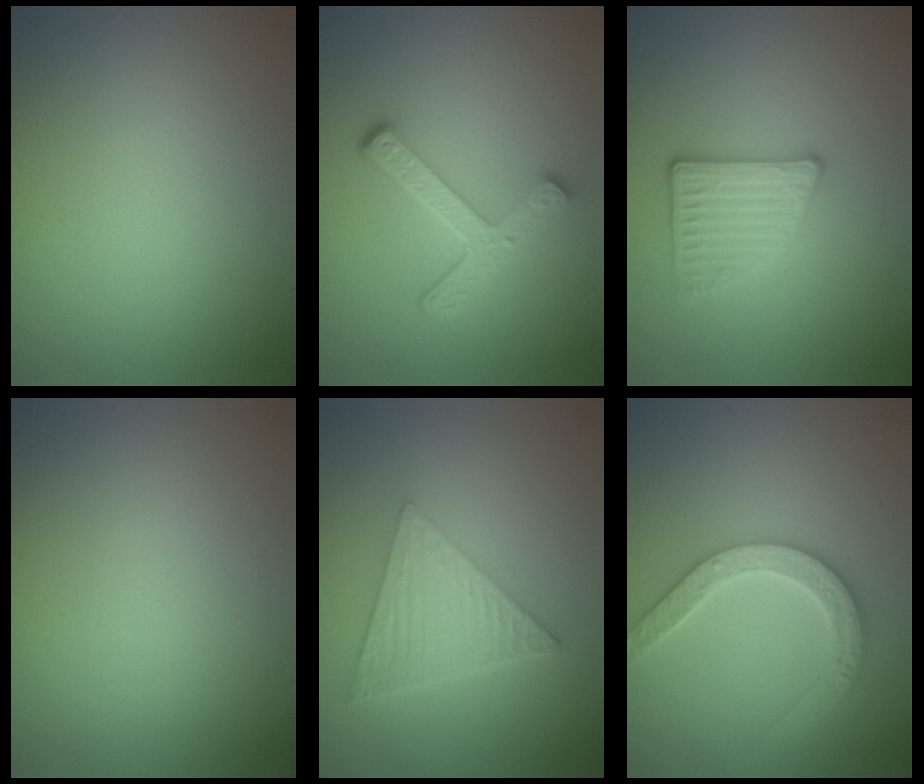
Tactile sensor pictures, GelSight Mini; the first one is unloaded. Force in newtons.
{"total": 4.7, "press": 3.4, "slide": 3.2}
{"total": 3.1, "press": 2.9, "slide": 1.1}
{"total": 0.0}
{"total": 6.2, "press": 4.2, "slide": 4.6}
{"total": 4.0, "press": 3.9, "slide": 0.9}